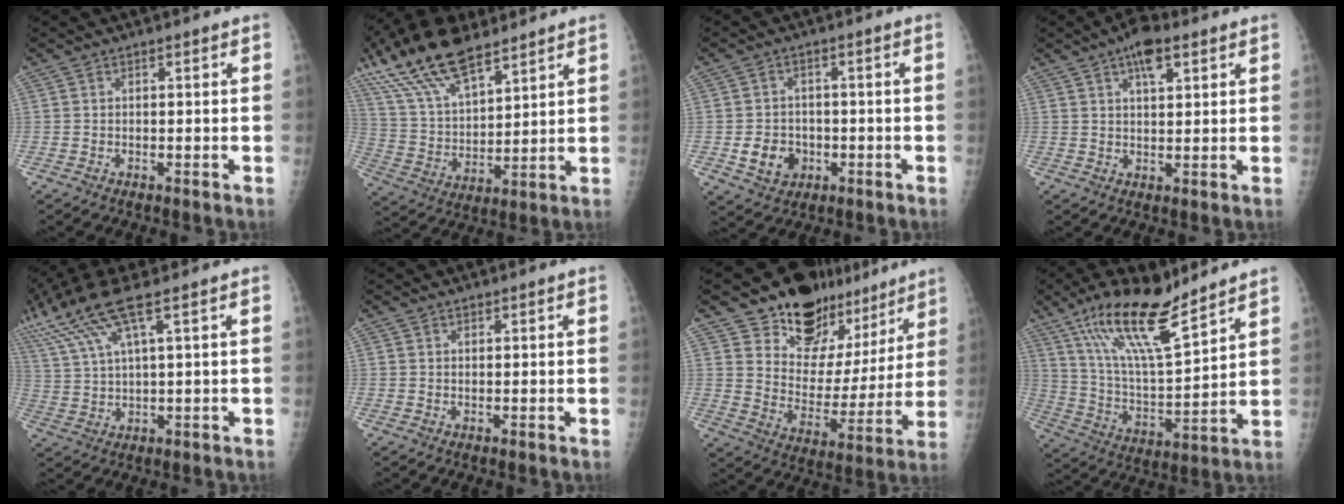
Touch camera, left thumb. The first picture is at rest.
{"total": 18.6, "force": [13.0, 7.3, 11.0], "torque": [-0.194, -0.029, 0.252]}
{"total": 6.2, "force": [-1.5, 5.3, 2.7], "torque": [-0.023, 0.007, -0.018]}
{"total": 6.2, "force": [3.4, 2.6, 4.5], "torque": [-0.060, -0.007, 0.049]}
{"total": 13.0, "force": [8.1, 2.0, 9.9], "torque": [-0.243, -0.002, 0.166]}
{"total": 0.7, "force": [0.6, 0.4, 0.1], "torque": [0.003, -0.004, 0.008]}
{"total": 19.4, "force": [15.1, 10.8, 5.7], "torque": [-0.030, -0.102, 0.212]}
{"total": 17.9, "force": [12.6, 4.3, 12.0], "torque": [-0.197, -0.062, 0.238]}